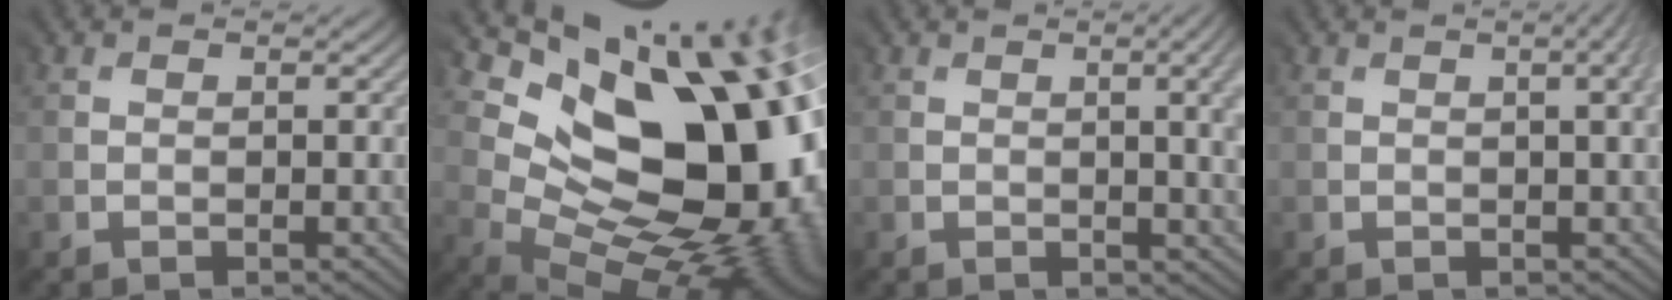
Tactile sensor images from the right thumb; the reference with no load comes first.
{"total": 17.3, "force": [3.4, 11.3, 12.7], "torque": [-0.138, 0.000, 0.107]}
{"total": 5.9, "force": [-0.7, 1.8, 5.5], "torque": [-0.026, 0.015, -0.015]}
{"total": 3.4, "force": [0.1, 0.9, 3.3], "torque": [-0.015, 0.012, -0.005]}